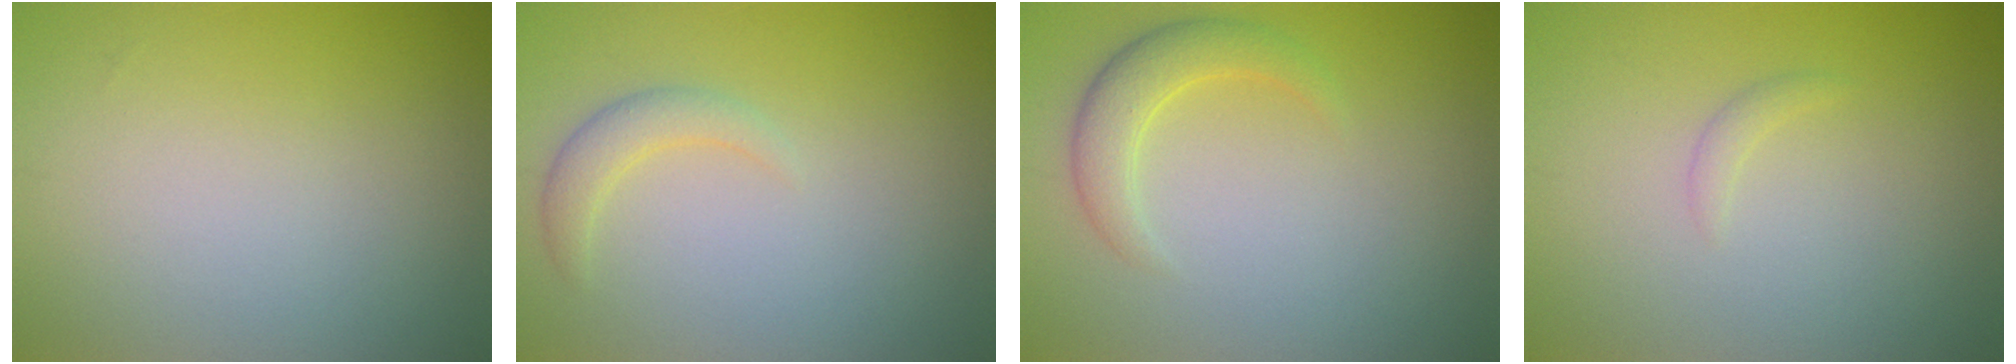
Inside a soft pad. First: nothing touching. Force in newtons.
{"total": 1.9, "press": 1.9, "slide": 0.1}
{"total": 2.8, "press": 2.8, "slide": 0.0}
{"total": 0.7, "press": 0.7, "slide": 0.1}